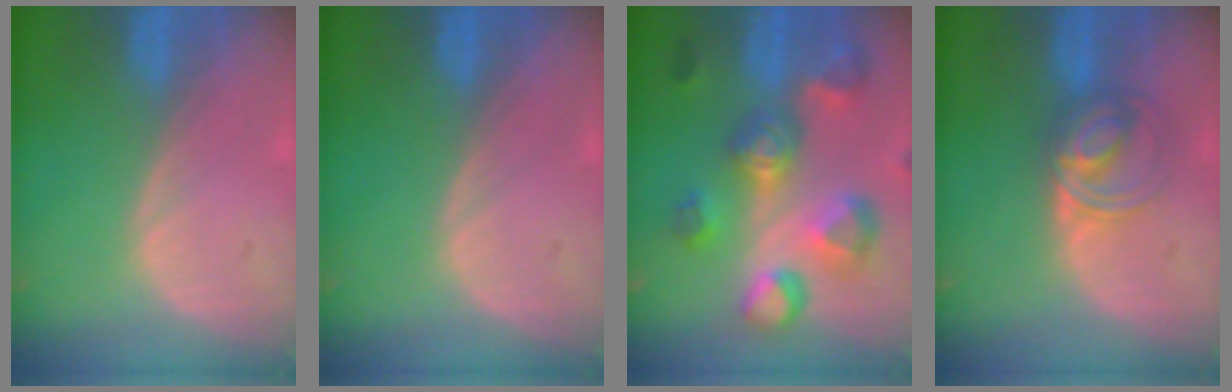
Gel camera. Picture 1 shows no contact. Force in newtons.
{"total": 0.0}
{"total": 11.3, "press": 10.1, "slide": 5.1}
{"total": 5.5, "press": 5.5, "slide": 0.6}